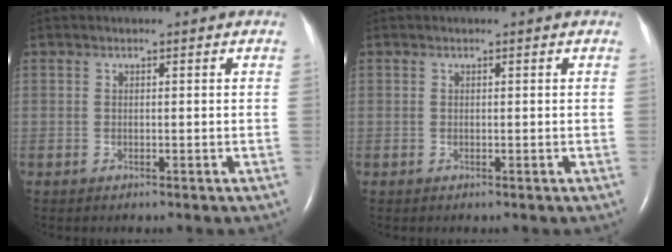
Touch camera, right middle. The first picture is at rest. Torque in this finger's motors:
{"motor_torque": [0.00, 0.00, -0.01, 0.00]}